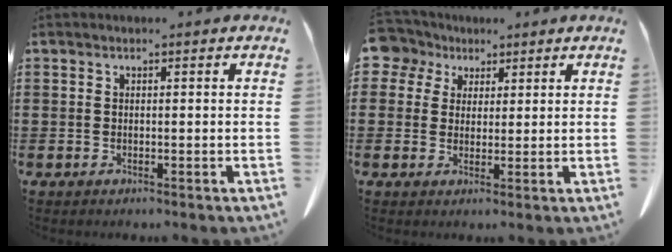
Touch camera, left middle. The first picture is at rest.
{"total": 4.7, "force": [2.8, 3.7, 1.0], "torque": [-0.036, 0.007, 0.048]}